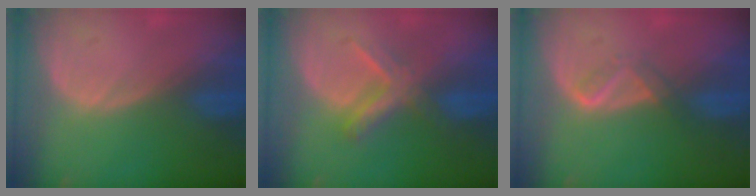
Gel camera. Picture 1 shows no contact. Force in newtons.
{"total": 5.5, "press": 5.4, "slide": 1.1}
{"total": 2.4, "press": 2.4, "slide": 0.7}